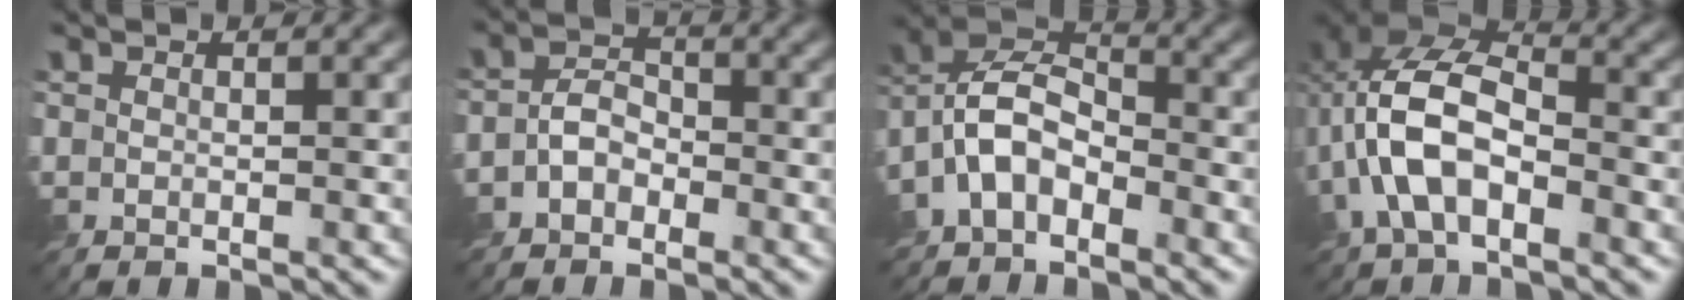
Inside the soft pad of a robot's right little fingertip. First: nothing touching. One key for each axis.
{"total": 2.5, "fx": -1.4, "fy": 1.6, "fz": 1.4, "tx": -0.029, "ty": 0.009, "tz": -0.033}
{"total": 5.8, "fx": -3.2, "fy": 3.1, "fz": 3.7, "tx": -0.079, "ty": 0.014, "tz": -0.073}
{"total": 8.6, "fx": -2.0, "fy": 4.8, "fz": 6.9, "tx": -0.150, "ty": 0.016, "tz": -0.044}